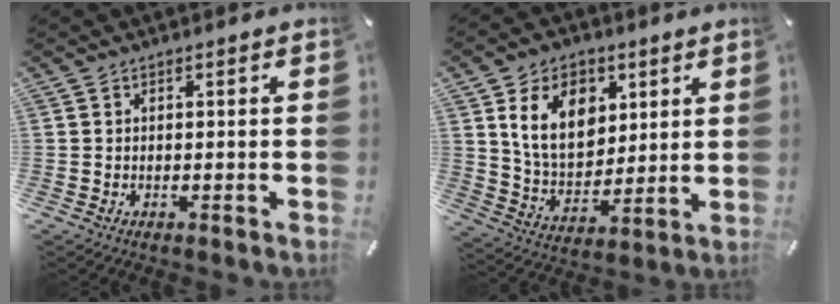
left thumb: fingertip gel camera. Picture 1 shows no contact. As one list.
[{"total": 13.9, "force": [5.6, 10.0, 7.9], "torque": [-0.146, -0.004, 0.105]}]